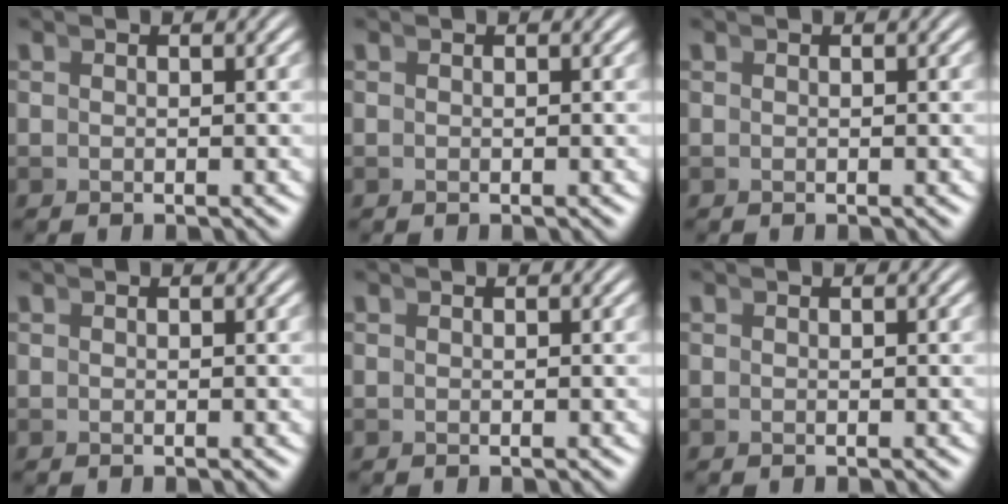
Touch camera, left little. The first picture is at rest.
{"total": 0.0}
{"total": 0.0}
{"total": 0.0}
{"total": 0.0}
{"total": 0.0}